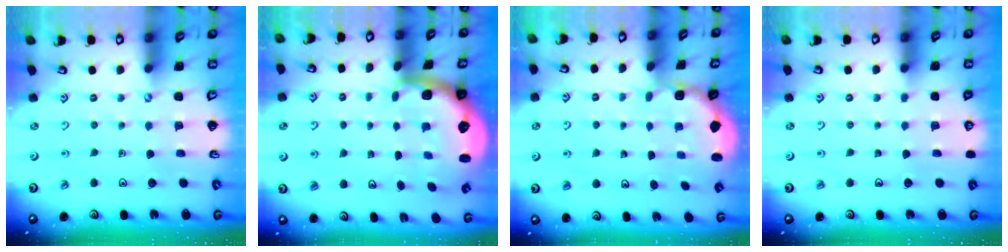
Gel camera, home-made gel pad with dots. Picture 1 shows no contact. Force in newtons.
{"total": 2.8, "press": 2.5, "slide": 1.4}
{"total": 1.8, "press": 1.6, "slide": 0.7}
{"total": 0.0}